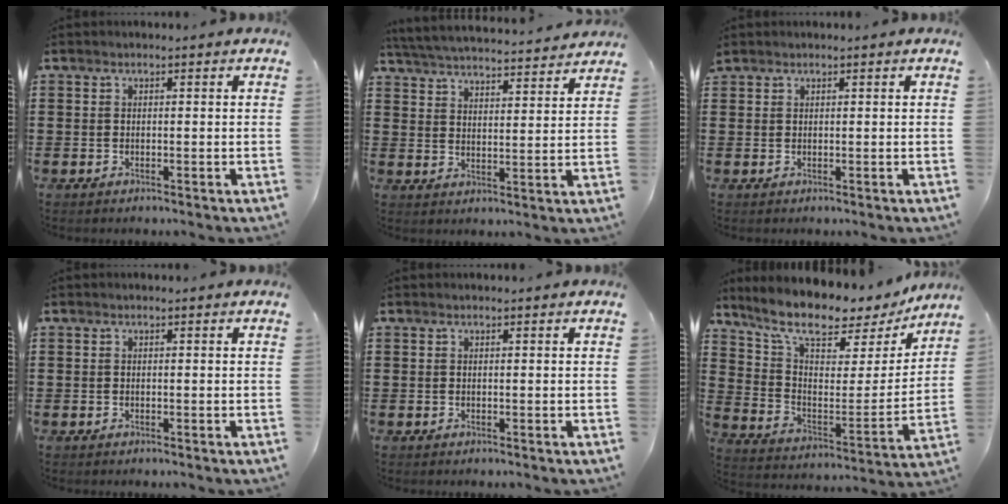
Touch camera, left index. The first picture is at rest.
{"total": 4.8, "force": [4.8, -0.2, 0.6], "torque": [-0.035, -0.037, 0.080]}
{"total": 0.8, "force": [0.7, 0.3, 0.1], "torque": [-0.005, 0.001, 0.015]}
{"total": 0.0}
{"total": 0.0}
{"total": 8.7, "force": [7.3, 2.5, 4.0], "torque": [-0.100, -0.056, 0.119]}